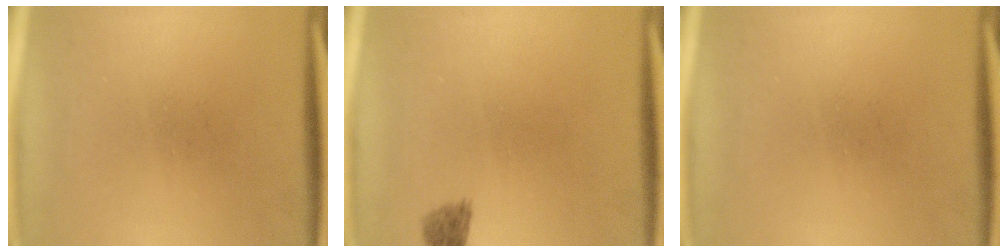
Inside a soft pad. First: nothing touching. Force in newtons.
{"total": 1.9}
{"total": 0.0}